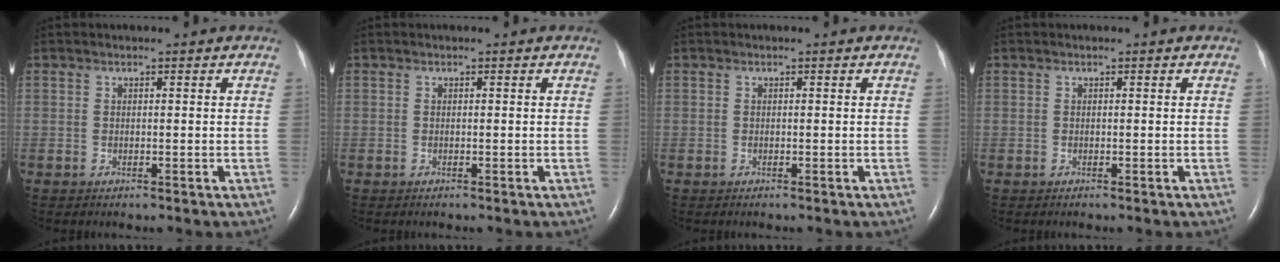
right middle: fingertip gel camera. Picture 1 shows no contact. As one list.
[{"total": 0.0}, {"total": 0.0}, {"total": 0.0}]